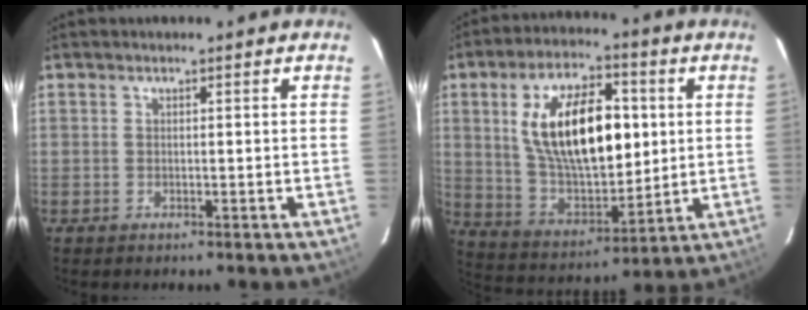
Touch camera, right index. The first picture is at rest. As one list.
[{"total": 20.4, "force": [4.1, 10.2, 17.1], "torque": [-0.306, 0.014, 0.088]}]